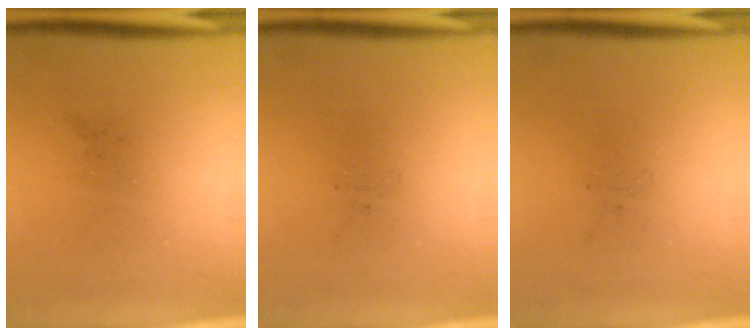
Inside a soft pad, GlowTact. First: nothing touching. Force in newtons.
{"total": 0.0}
{"total": 0.0}